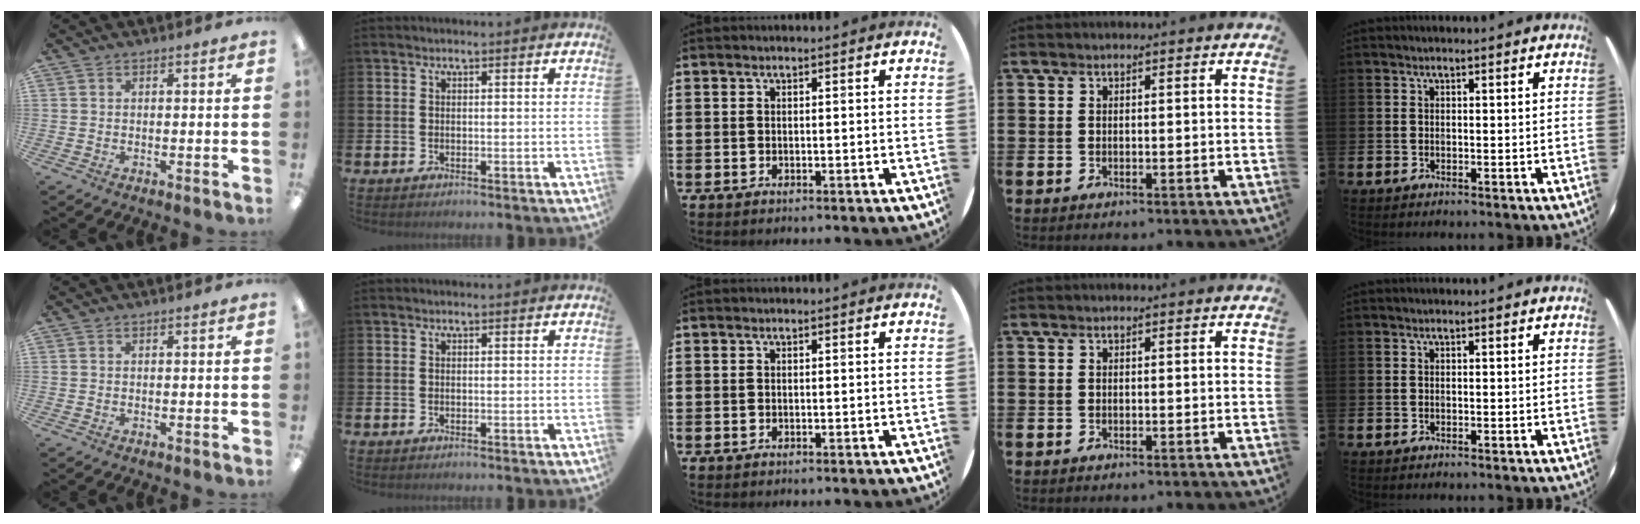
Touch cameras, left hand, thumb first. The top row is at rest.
{}